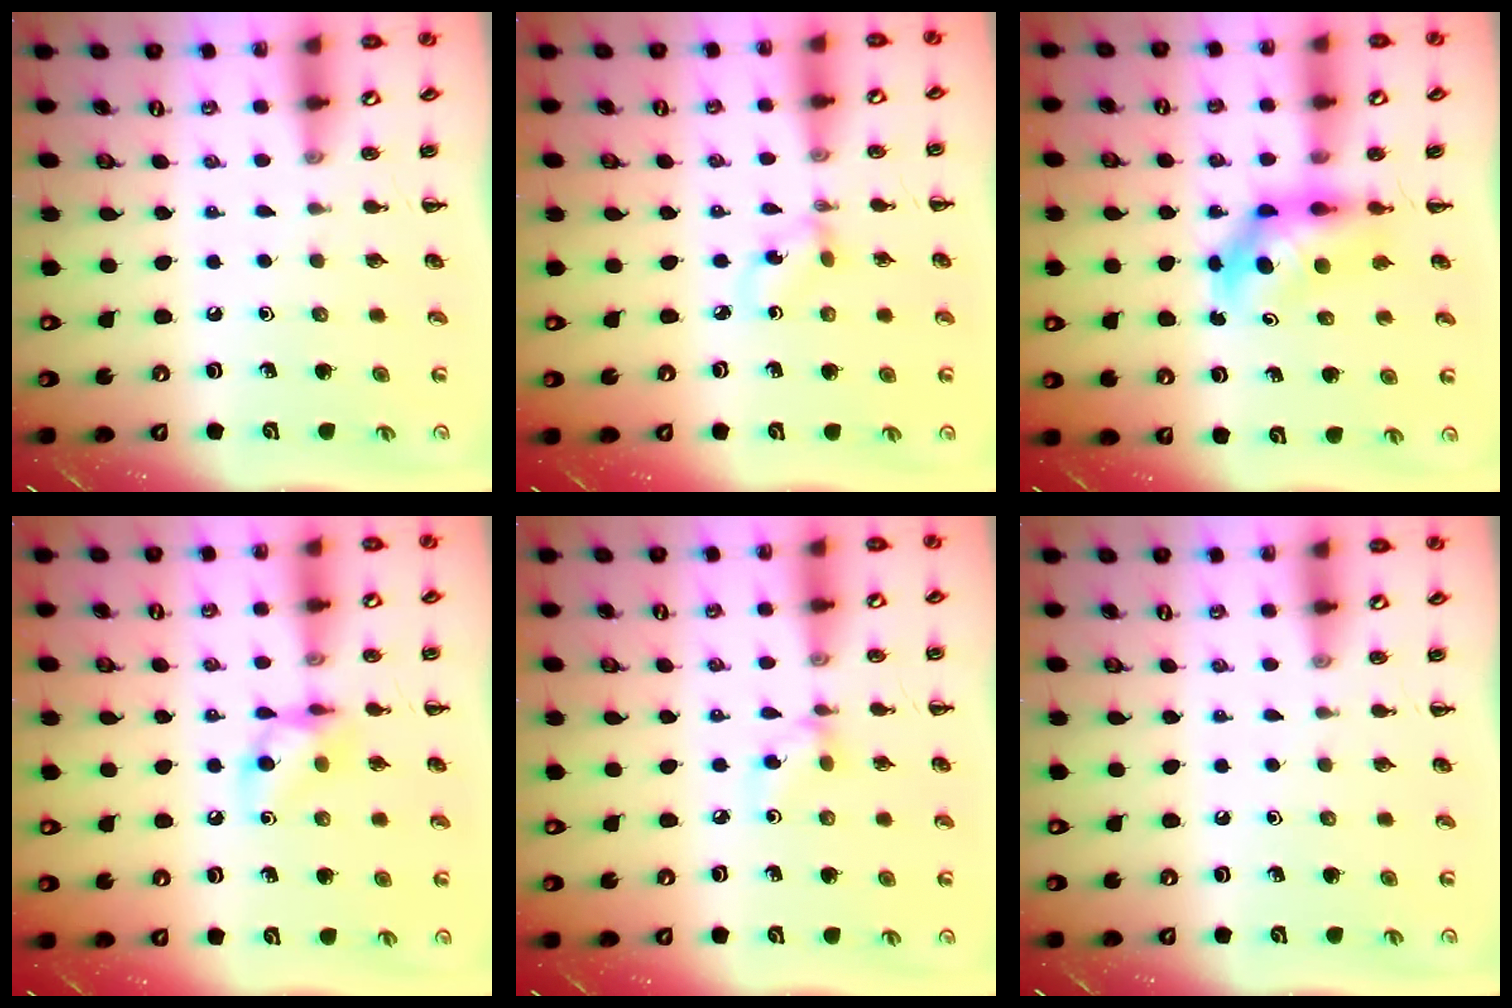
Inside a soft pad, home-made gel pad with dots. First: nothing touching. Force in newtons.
{"total": 1.6, "press": 1.4, "slide": 0.6}
{"total": 5.7, "press": 5.6, "slide": 1.2}
{"total": 8.7, "press": 8.7, "slide": 0.6}
{"total": 3.4, "press": 3.3, "slide": 1.1}
{"total": 0.0}